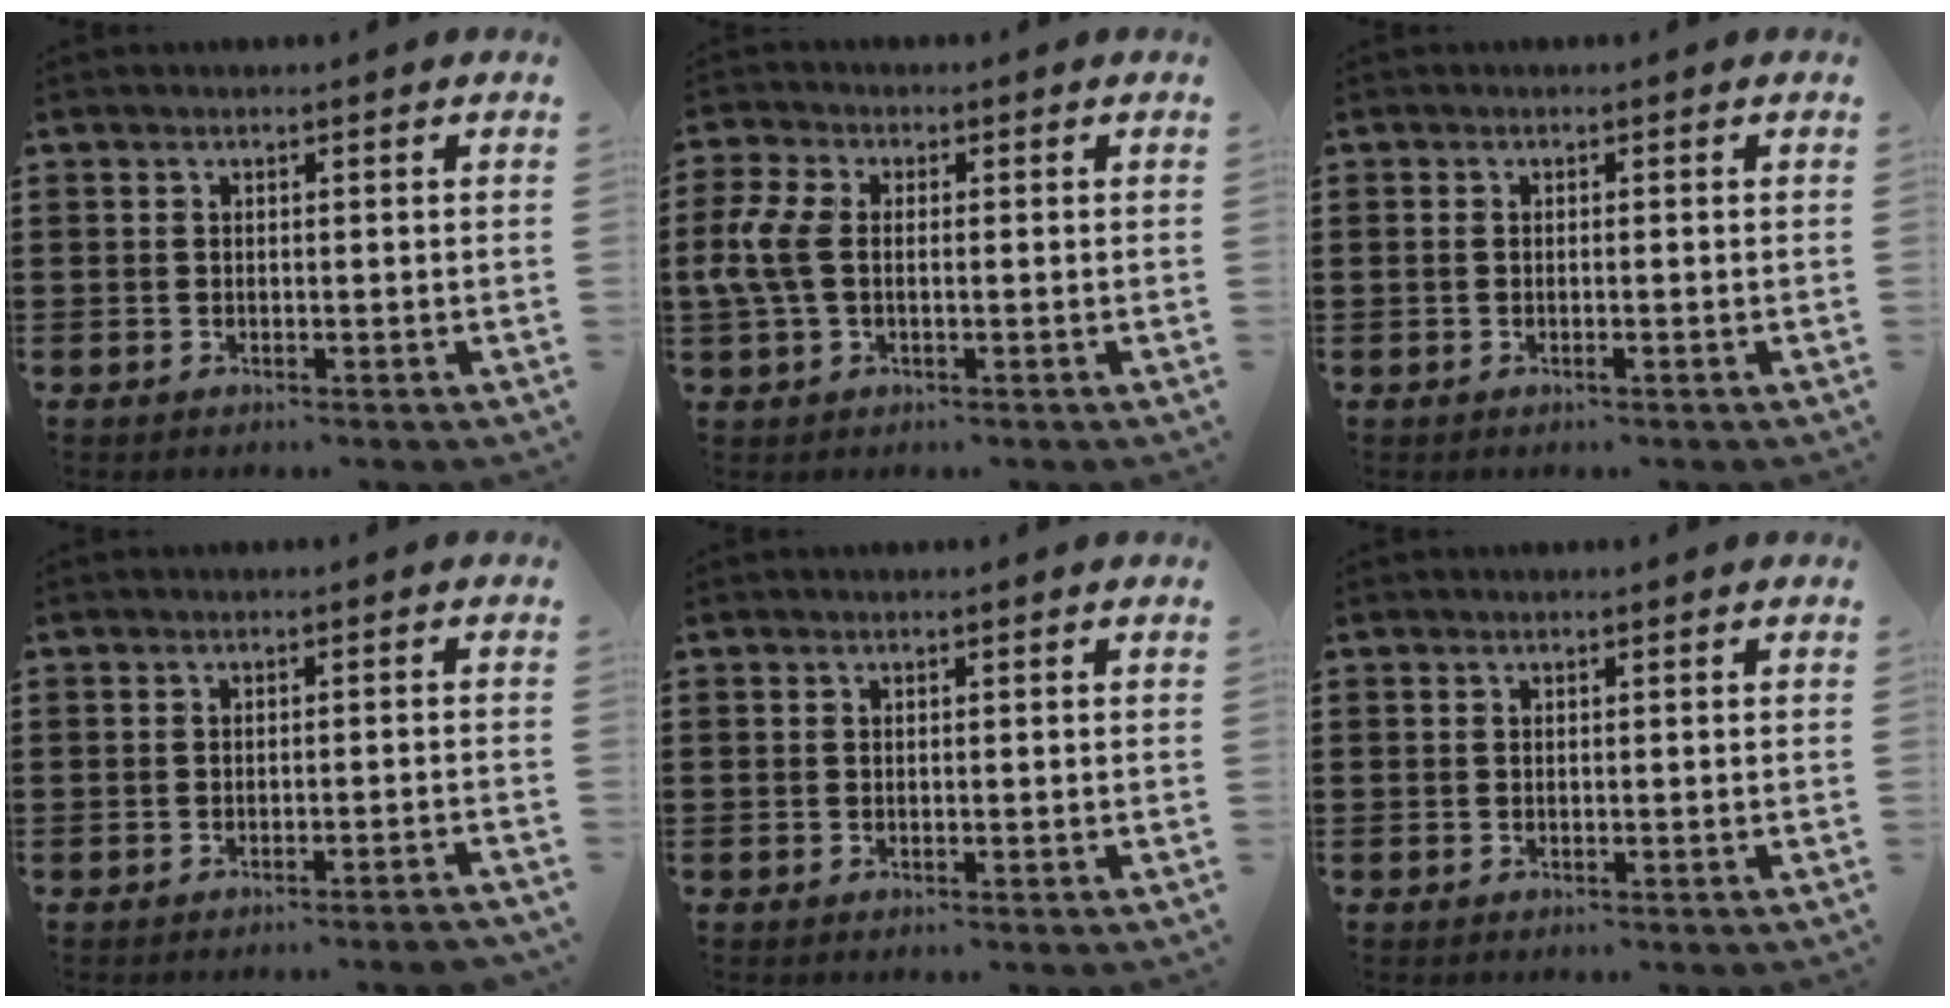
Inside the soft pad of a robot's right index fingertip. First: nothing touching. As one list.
[{"total": 5.6, "force": [-0.3, 3.1, 4.7], "torque": [-0.132, -0.007, -0.018]}, {"total": 0.8, "force": [-0.3, 0.1, 0.7], "torque": [-0.021, -0.006, -0.007]}, {"total": 1.4, "force": [-1.3, -0.2, 0.6], "torque": [-0.010, 0.002, -0.025]}, {"total": 0.0}, {"total": 0.0}]